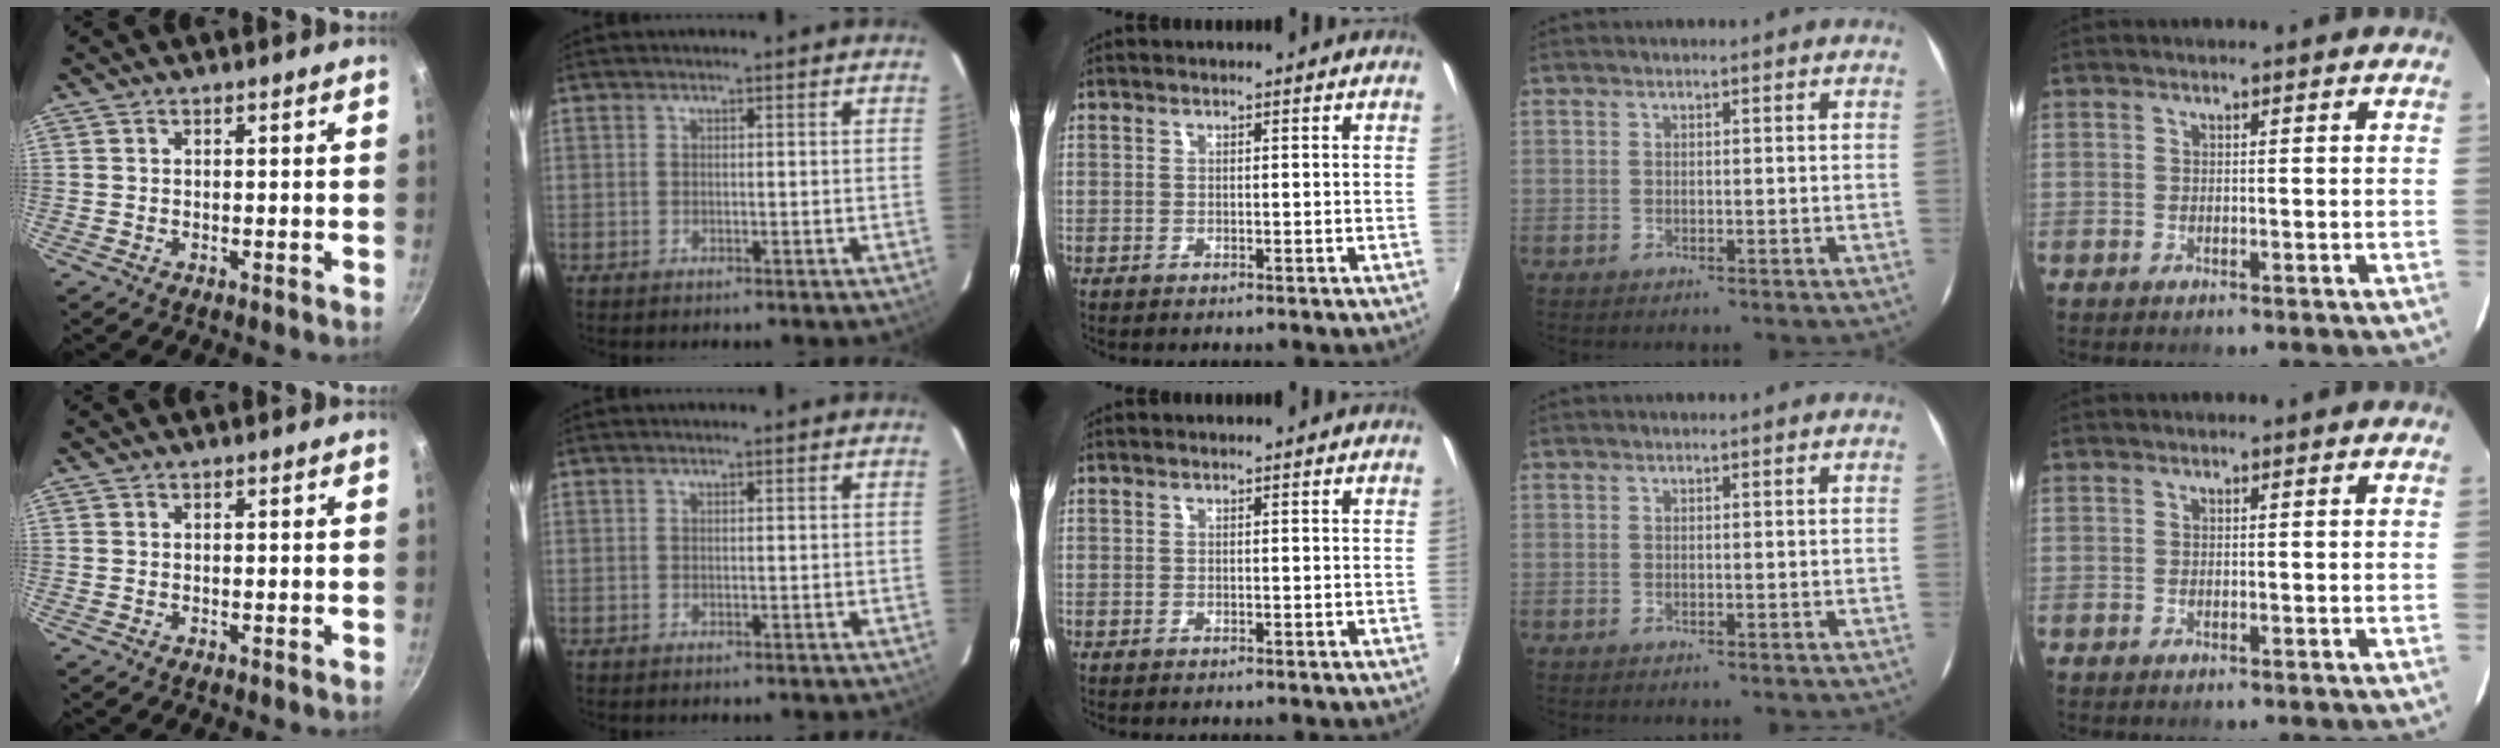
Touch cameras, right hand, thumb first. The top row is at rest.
{}